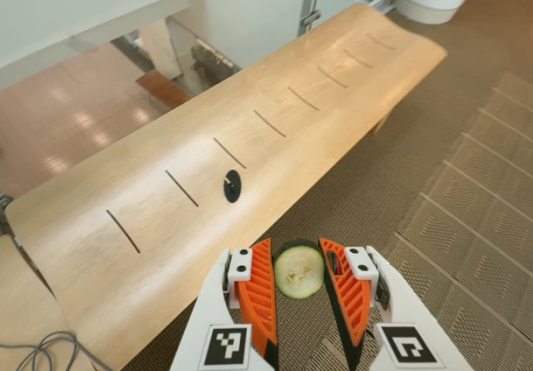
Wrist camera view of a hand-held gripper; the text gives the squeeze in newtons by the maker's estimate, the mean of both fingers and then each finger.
{"total": 8.4, "left": 8.5, "right": 8.3}